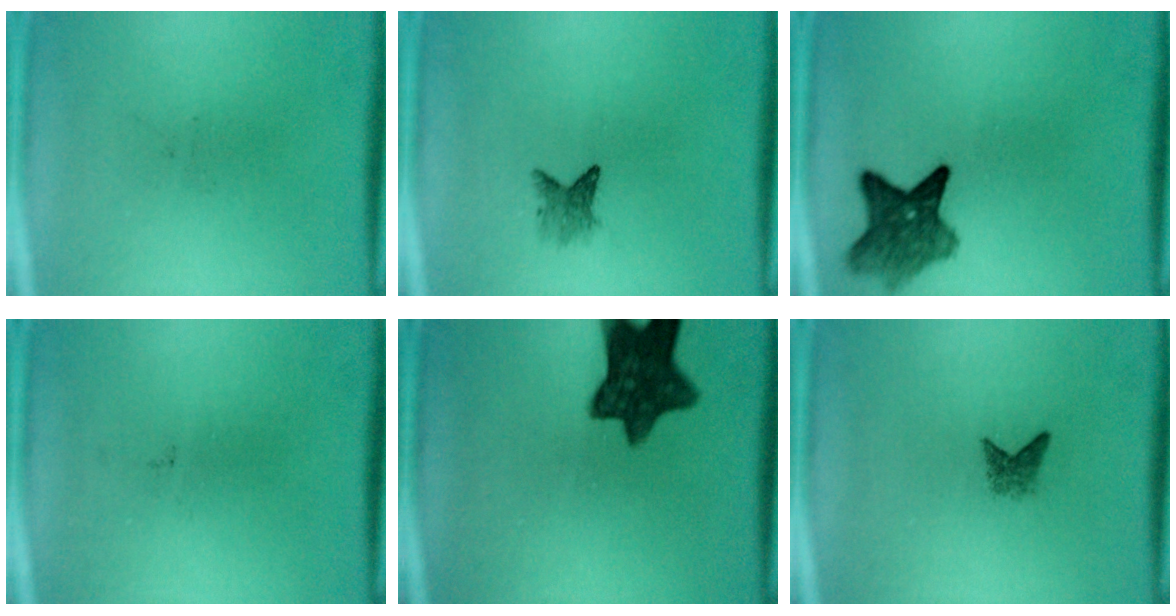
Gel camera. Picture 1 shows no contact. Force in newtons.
{"total": 2.2}
{"total": 6.6}
{"total": 0.0}
{"total": 11.0}
{"total": 1.6}